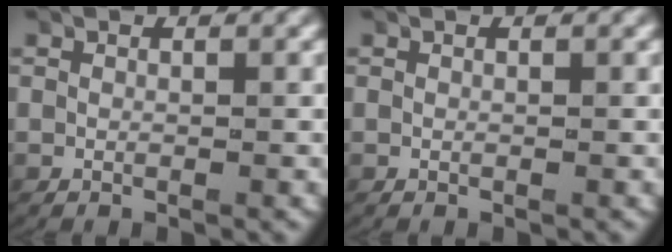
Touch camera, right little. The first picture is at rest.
{"total": 0.0}